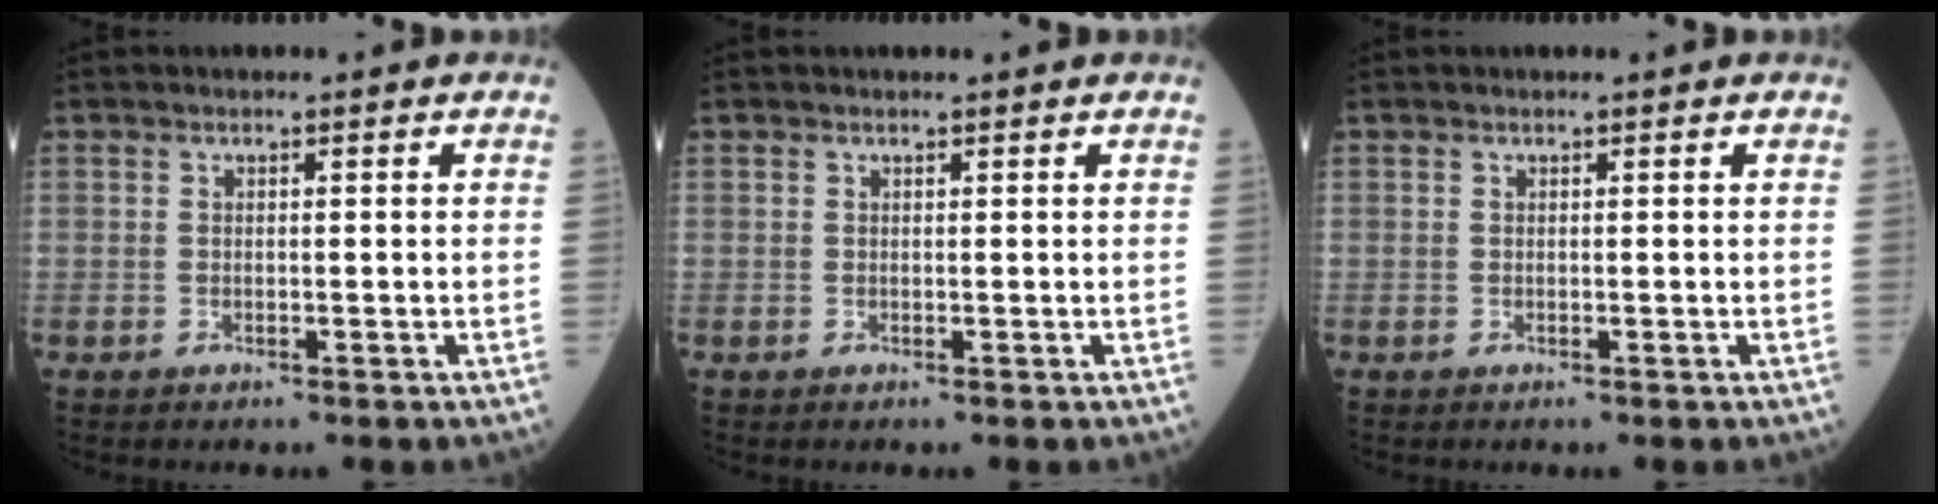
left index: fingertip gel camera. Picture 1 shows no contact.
{"total": 0.8, "force": [0.8, 0.0, 0.3], "torque": [-0.004, 0.007, 0.011]}
{"total": 0.0}